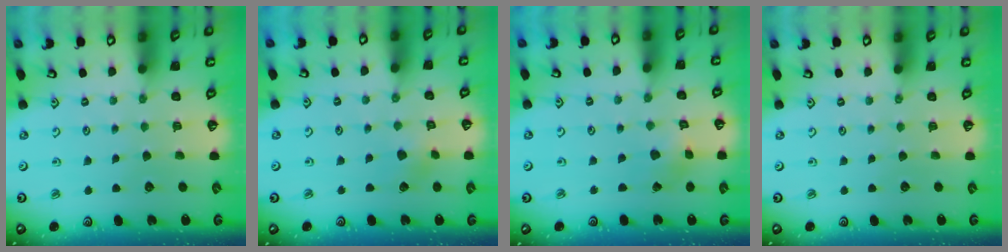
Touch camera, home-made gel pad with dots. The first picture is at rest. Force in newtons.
{"total": 3.1, "press": 3.1, "slide": 0.4}
{"total": 2.3, "press": 2.3, "slide": 0.1}
{"total": 0.0}